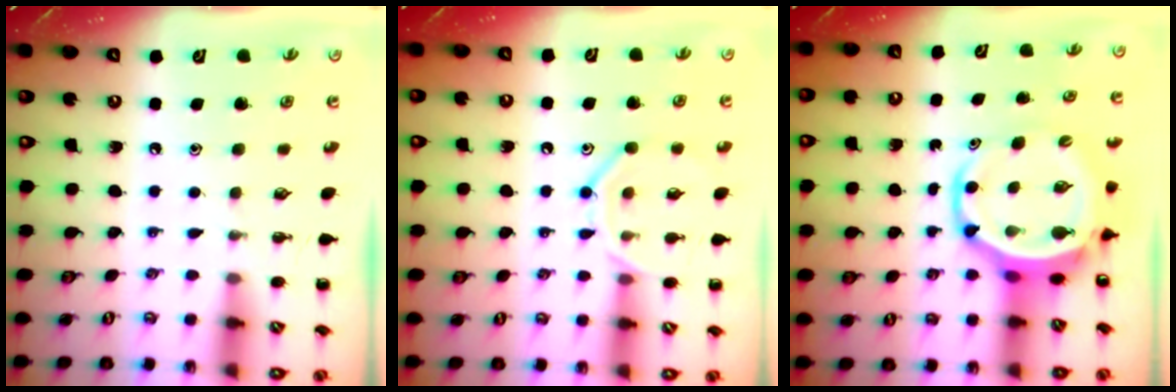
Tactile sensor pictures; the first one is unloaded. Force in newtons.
{"total": 10.8, "press": 10.8, "slide": 0.9}
{"total": 7.1, "press": 6.7, "slide": 2.1}